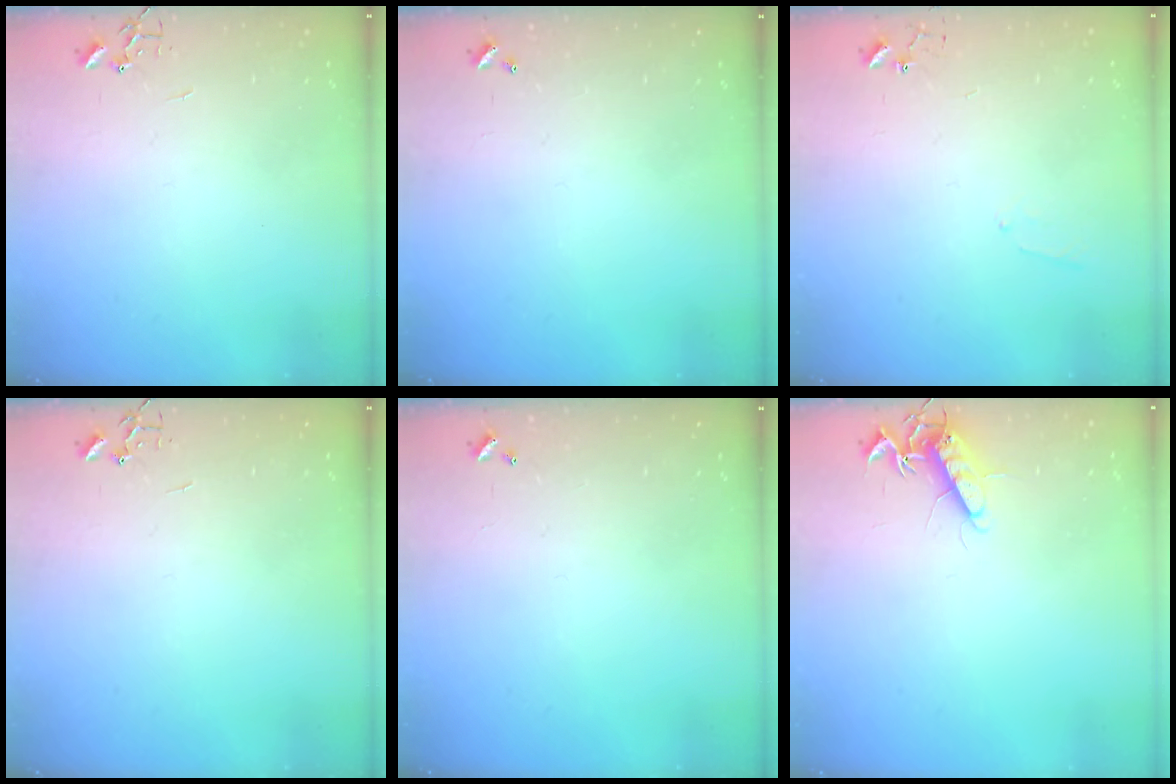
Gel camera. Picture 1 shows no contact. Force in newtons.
{"total": 0.0}
{"total": 5.1, "press": 5.1, "slide": 0.5}
{"total": 0.0}
{"total": 0.0}
{"total": 11.1, "press": 11.1, "slide": 0.3}